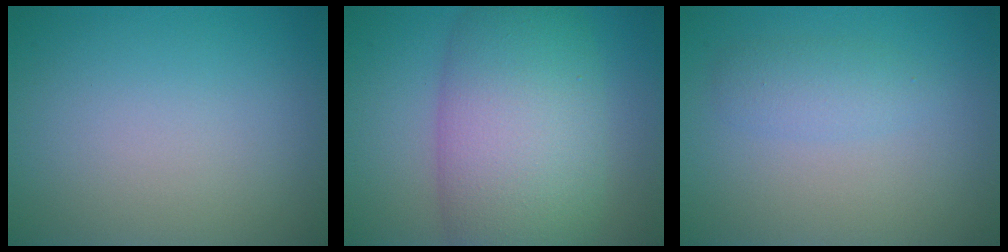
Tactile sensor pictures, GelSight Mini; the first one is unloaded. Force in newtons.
{"total": 11.1, "press": 11.1, "slide": 0.3}
{"total": 1.9, "press": 1.9, "slide": 0.1}